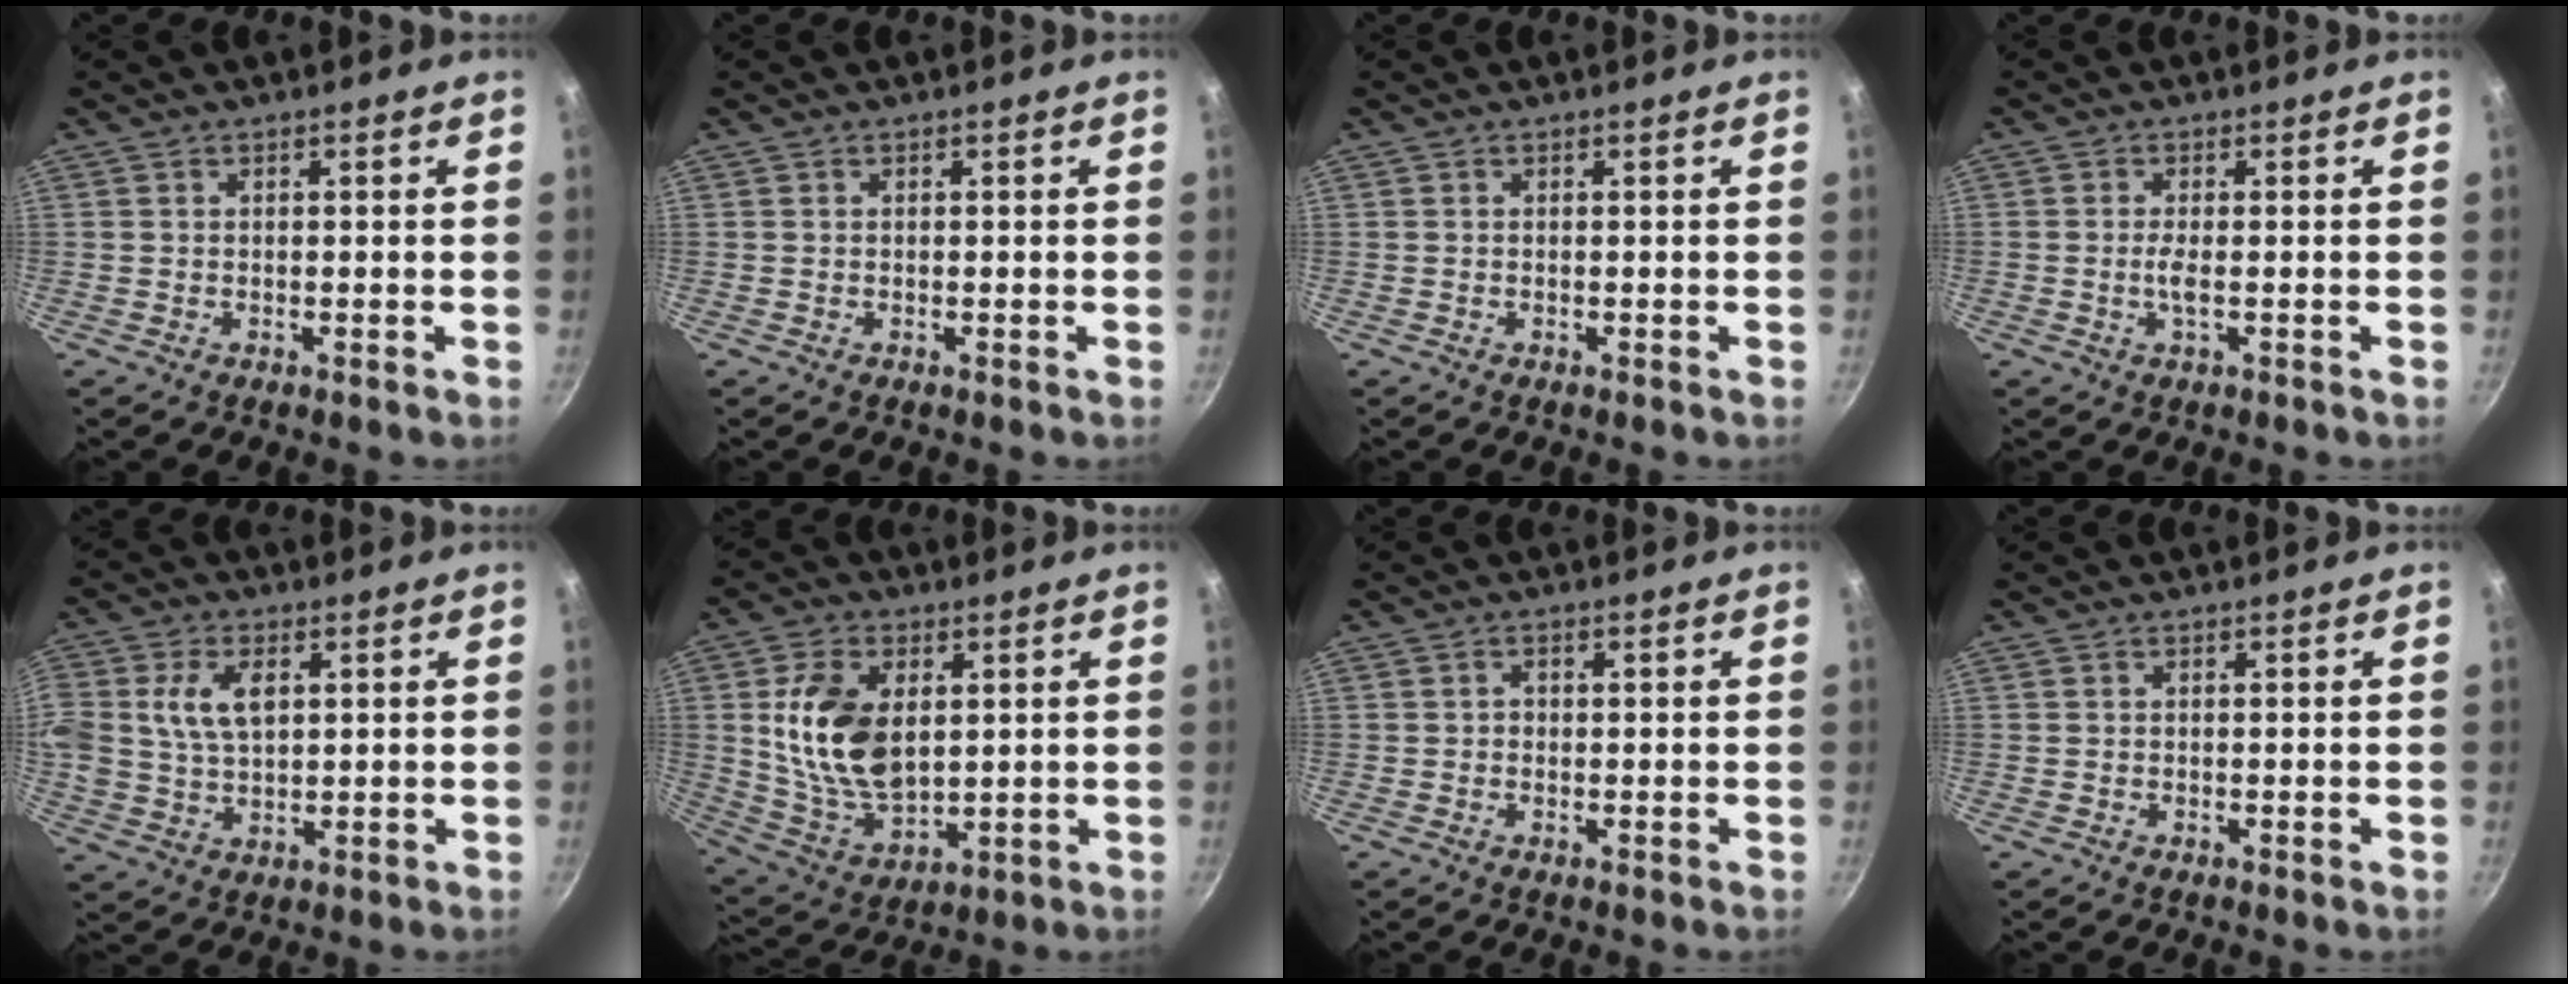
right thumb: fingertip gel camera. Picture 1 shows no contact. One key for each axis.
{"total": 0.0}
{"total": 0.0}
{"total": 2.1, "fx": -0.4, "fy": 0.6, "fz": 1.9, "tx": -0.045, "ty": -0.002, "tz": -0.007}
{"total": 8.6, "fx": 2.3, "fy": 4.9, "fz": 6.6, "tx": -0.131, "ty": 0.001, "tz": 0.051}
{"total": 15.5, "fx": 2.9, "fy": 9.4, "fz": 11.9, "tx": -0.207, "ty": -0.016, "tz": 0.066}
{"total": 0.8, "fx": 0.1, "fy": 0.7, "fz": 0.4, "tx": -0.003, "ty": 0.001, "tz": -0.001}
{"total": 0.0}